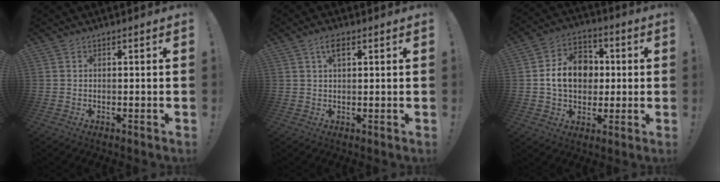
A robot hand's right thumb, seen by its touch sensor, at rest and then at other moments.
{"total": 3.9, "force": [1.9, 1.8, 3.0], "torque": [-0.050, 0.001, 0.030]}
{"total": 14.5, "force": [1.1, 11.5, 8.8], "torque": [-0.137, 0.009, 0.026]}